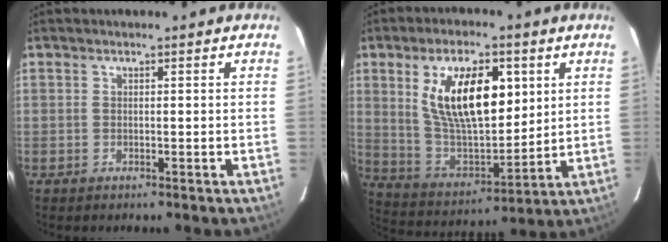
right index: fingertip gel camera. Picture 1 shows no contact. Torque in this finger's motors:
{"motor_torque": [1.21, 0.93, 0.64, 0.21]}